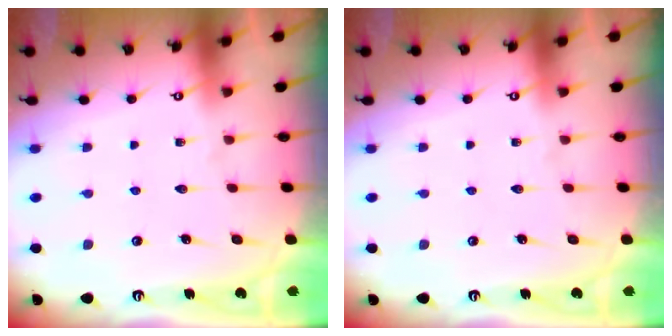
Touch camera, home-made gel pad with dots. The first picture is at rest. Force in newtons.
{"total": 0.0}